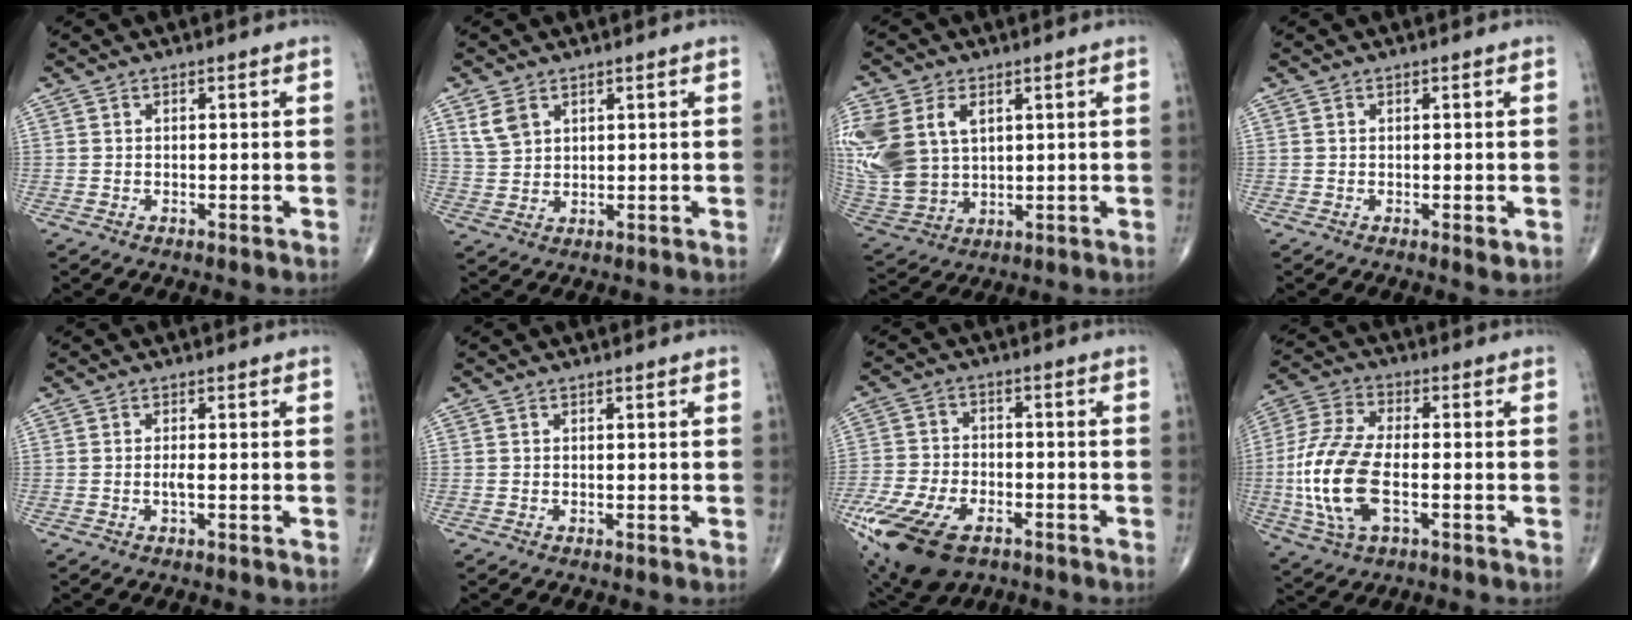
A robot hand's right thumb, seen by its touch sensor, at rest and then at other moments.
{"total": 4.3, "force": [2.4, 2.8, 2.2], "torque": [-0.039, -0.008, 0.056]}
{"total": 18.9, "force": [5.1, 13.1, 12.6], "torque": [-0.310, 0.000, 0.114]}
{"total": 1.3, "force": [-0.2, 0.4, 1.2], "torque": [-0.016, -0.006, -0.001]}
{"total": 1.0, "force": [-0.3, 0.1, 1.0], "torque": [-0.022, -0.002, -0.005]}
{"total": 0.0}
{"total": 17.3, "force": [-9.5, 9.2, 11.2], "torque": [-0.251, 0.006, -0.168]}
{"total": 15.3, "force": [-3.0, 7.2, 13.2], "torque": [-0.297, 0.013, -0.055]}